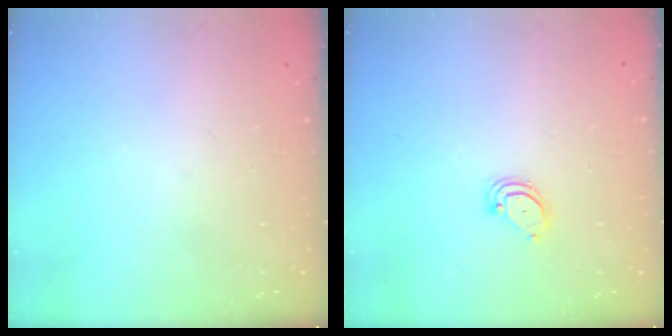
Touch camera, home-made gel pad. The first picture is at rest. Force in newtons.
{"total": 3.6, "press": 3.5, "slide": 0.3}